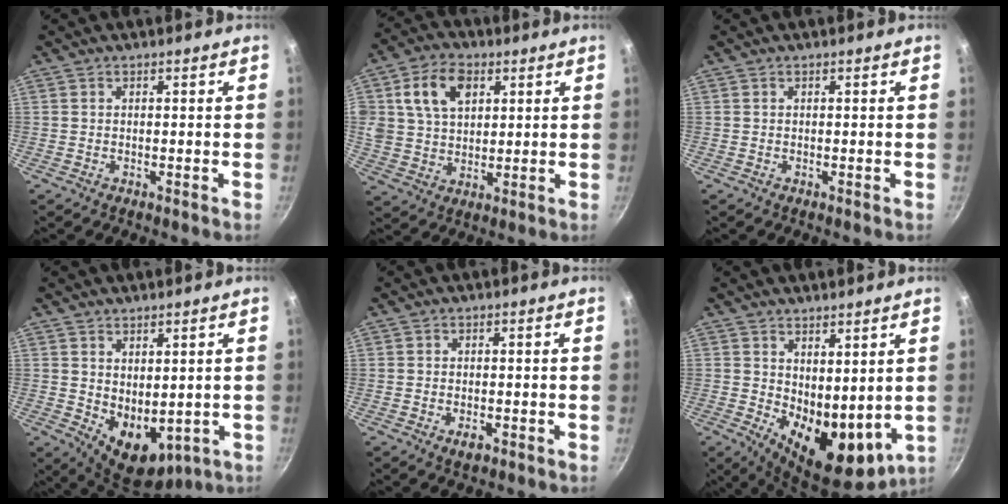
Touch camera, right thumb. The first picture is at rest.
{"total": 11.3, "force": [3.9, 7.9, 7.0], "torque": [-0.110, -0.002, 0.066]}
{"total": 0.0}
{"total": 9.1, "force": [0.6, 6.1, 6.8], "torque": [-0.073, -0.025, 0.035]}
{"total": 2.1, "force": [-0.9, 1.1, 1.5], "torque": [-0.023, 0.002, -0.014]}
{"total": 12.2, "force": [1.8, 6.8, 10.0], "torque": [-0.116, -0.042, 0.047]}